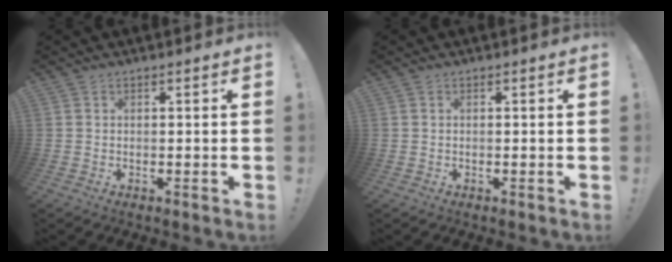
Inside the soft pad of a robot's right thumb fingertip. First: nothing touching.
{"total": 0.0}